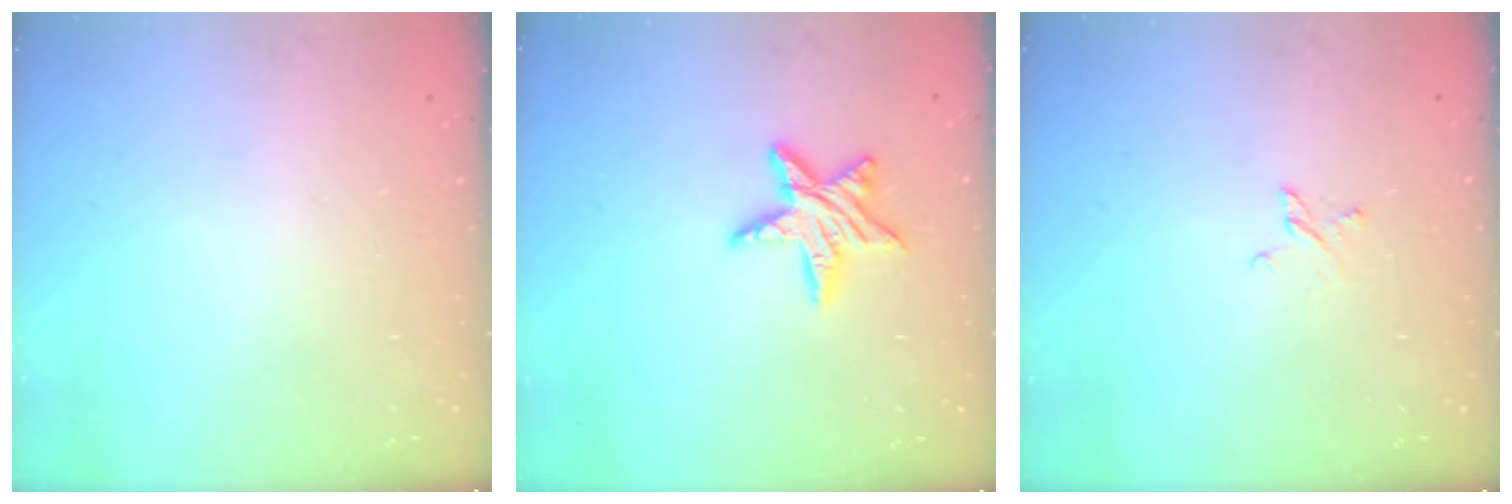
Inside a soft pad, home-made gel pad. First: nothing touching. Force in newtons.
{"total": 10.2, "press": 10.2, "slide": 0.5}
{"total": 2.7, "press": 2.7, "slide": 0.4}